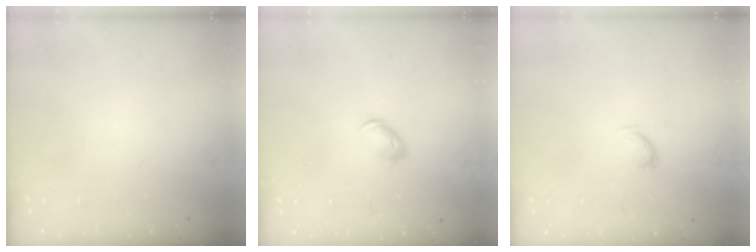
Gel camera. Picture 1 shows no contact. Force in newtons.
{"total": 8.1, "press": 8.0, "slide": 1.0}
{"total": 3.0, "press": 3.0, "slide": 0.5}